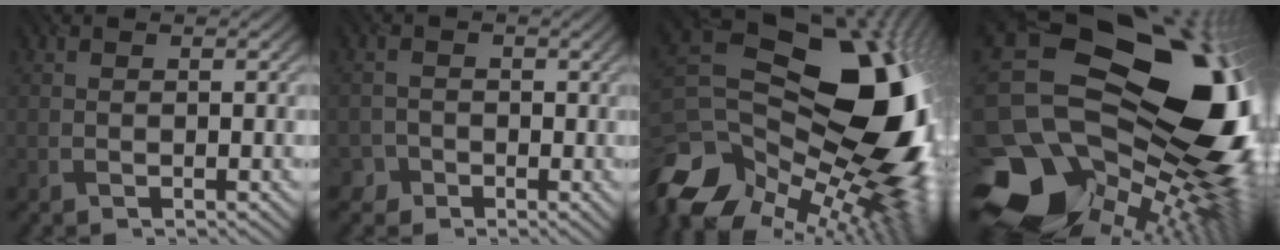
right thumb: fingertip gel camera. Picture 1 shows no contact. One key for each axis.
{"total": 2.3, "fx": -1.4, "fy": 1.5, "fz": -1.2, "tx": 0.029, "ty": 0.009, "tz": -0.028}
{"total": 19.2, "fx": -3.3, "fy": 13.5, "fz": 13.3, "tx": -0.292, "ty": -0.038, "tz": -0.042}
{"total": 20.0, "fx": -2.6, "fy": 15.4, "fz": 12.5, "tx": -0.242, "ty": -0.034, "tz": -0.035}